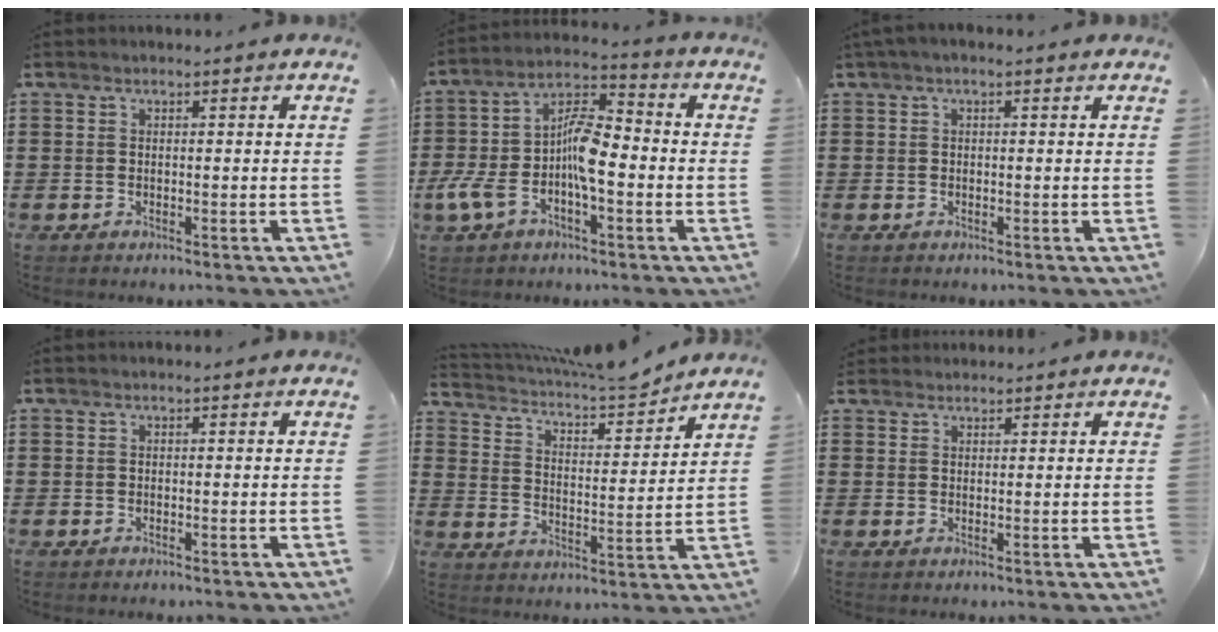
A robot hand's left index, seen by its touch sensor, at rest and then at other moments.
{"total": 11.0, "force": [-2.8, 4.9, 9.4], "torque": [-0.201, 0.004, -0.055]}
{"total": 1.0, "force": [0.0, 0.7, 0.7], "torque": [-0.015, 0.005, -0.001]}
{"total": 0.0}
{"total": 5.3, "force": [5.0, 0.6, 1.7], "torque": [-0.059, -0.033, 0.080]}
{"total": 1.6, "force": [1.5, 0.6, -0.1], "torque": [-0.003, 0.003, 0.031]}